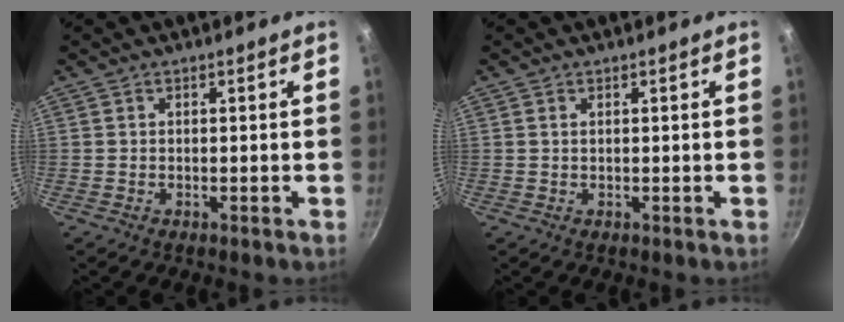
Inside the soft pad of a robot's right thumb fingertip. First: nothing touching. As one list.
[{"total": 0.5, "force": [0.3, 0.2, 0.4], "torque": [-0.010, 0.000, 0.007]}]